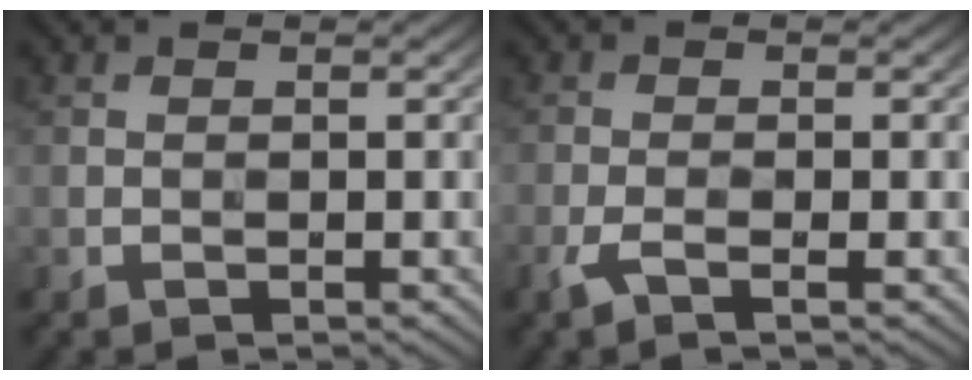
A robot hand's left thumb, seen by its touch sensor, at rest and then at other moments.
{"total": 2.2, "force": [-1.1, 0.5, 1.8], "torque": [-0.046, 0.001, -0.029]}